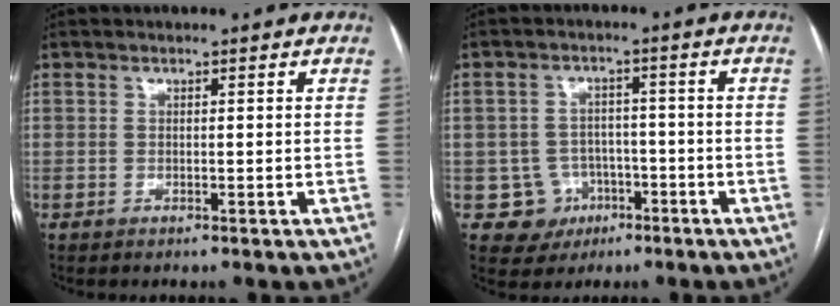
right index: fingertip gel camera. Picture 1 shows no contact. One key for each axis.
{"total": 6.2, "fx": -2.1, "fy": 5.9, "fz": 0.4, "tx": 0.005, "ty": 0.014, "tz": -0.022}